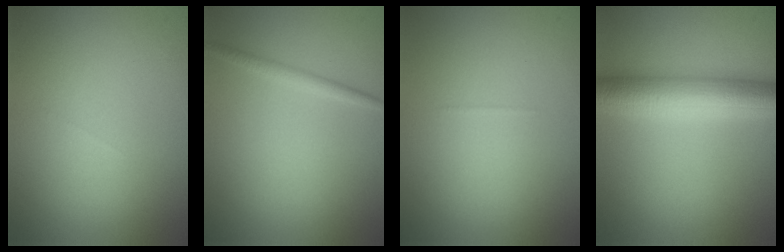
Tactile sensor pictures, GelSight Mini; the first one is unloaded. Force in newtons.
{"total": 1.3, "press": 1.3, "slide": 0.0}
{"total": 0.0}
{"total": 7.6, "press": 7.6, "slide": 0.1}